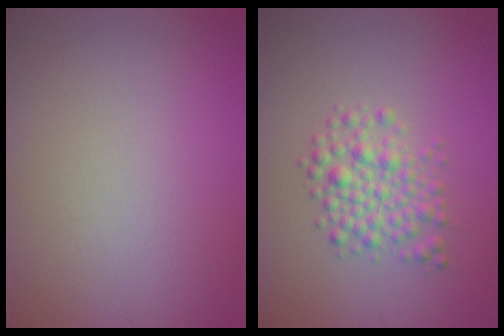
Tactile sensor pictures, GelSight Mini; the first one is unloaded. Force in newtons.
{"total": 3.2, "press": 3.2, "slide": 0.1}